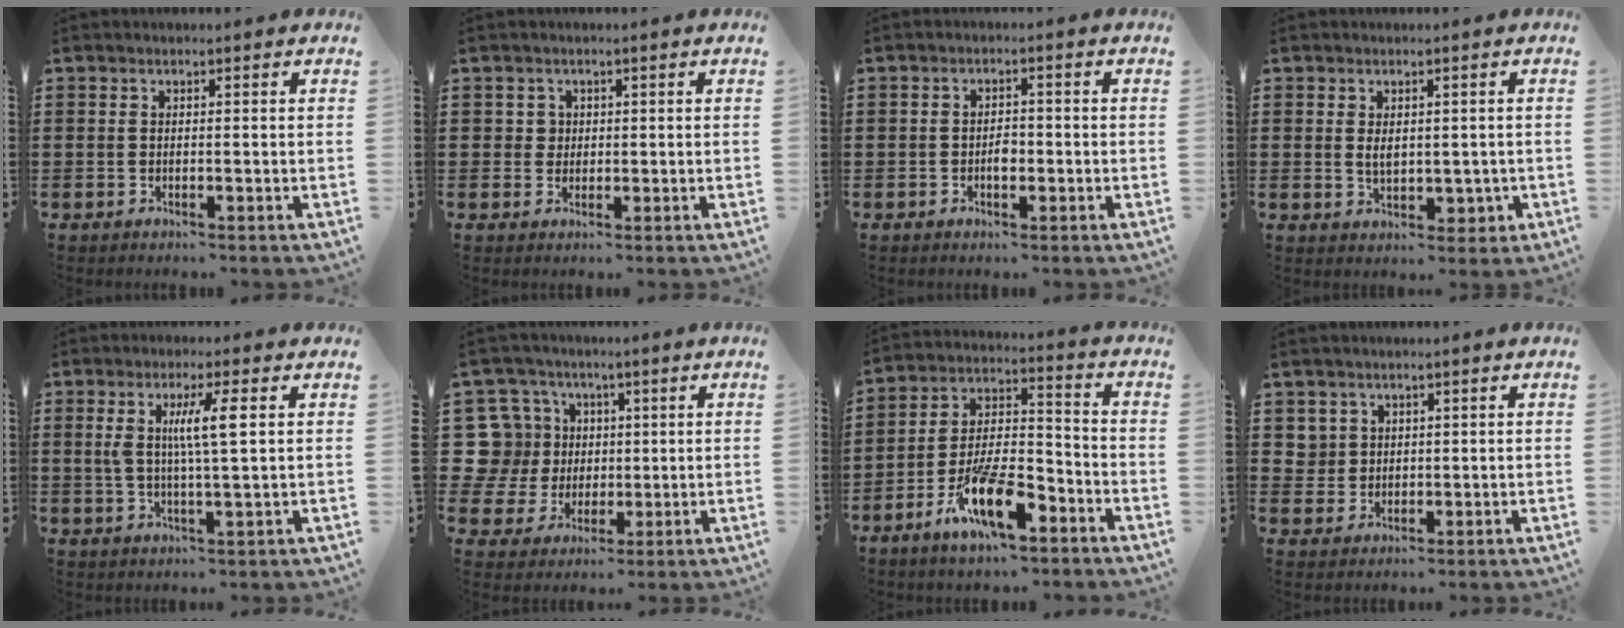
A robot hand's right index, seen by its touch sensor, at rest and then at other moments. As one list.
[{"total": 1.7, "force": [0.4, 1.6, 0.5], "torque": [-0.015, 0.008, 0.007]}, {"total": 2.2, "force": [-0.6, 1.1, 1.8], "torque": [-0.035, 0.002, -0.010]}, {"total": 3.4, "force": [0.3, 2.2, 2.6], "torque": [-0.038, 0.001, 0.002]}, {"total": 6.2, "force": [1.5, 0.5, 6.0], "torque": [-0.118, -0.001, 0.020]}, {"total": 11.1, "force": [2.4, 10.4, 3.1], "torque": [-0.120, 0.006, 0.051]}, {"total": 12.5, "force": [-7.4, 4.4, 9.0], "torque": [-0.172, 0.016, -0.135]}, {"total": 3.0, "force": [1.4, 2.6, 0.3], "torque": [-0.018, 0.010, 0.027]}]